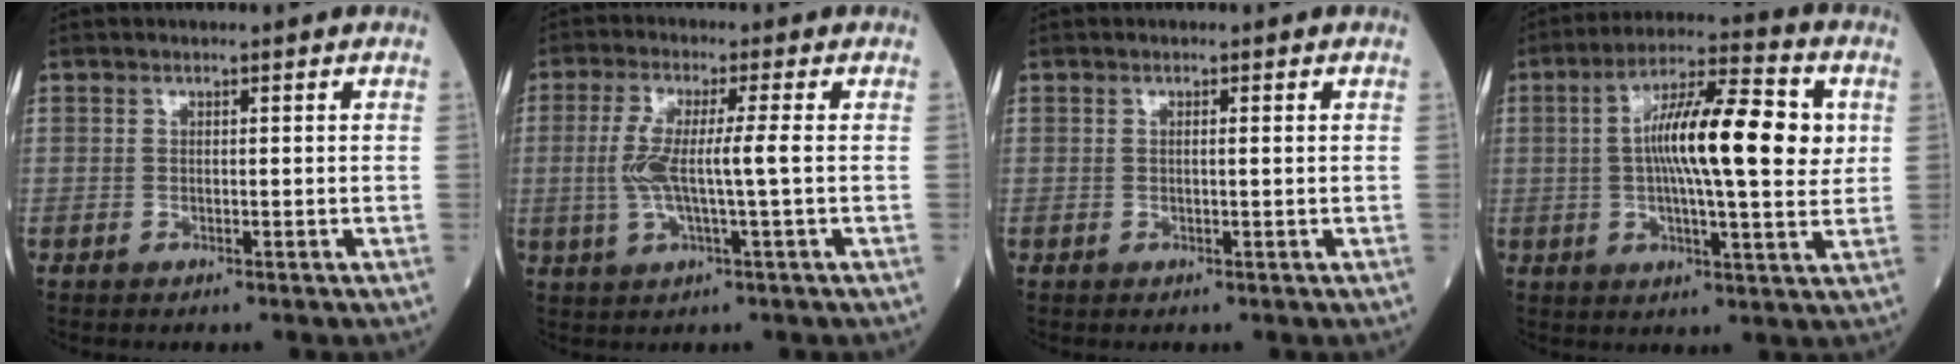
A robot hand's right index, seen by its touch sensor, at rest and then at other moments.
{"total": 6.5, "force": [-0.3, 0.1, 6.5], "torque": [-0.143, 0.003, -0.007]}
{"total": 0.7, "force": [0.1, -0.1, 0.7], "torque": [-0.015, 0.001, 0.000]}
{"total": 15.4, "force": [2.2, 2.8, 15.0], "torque": [-0.252, 0.025, 0.025]}